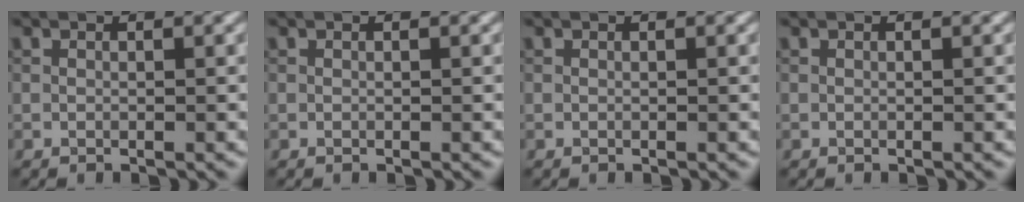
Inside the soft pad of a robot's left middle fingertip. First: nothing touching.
{"total": 0.0}
{"total": 0.0}
{"total": 0.0}